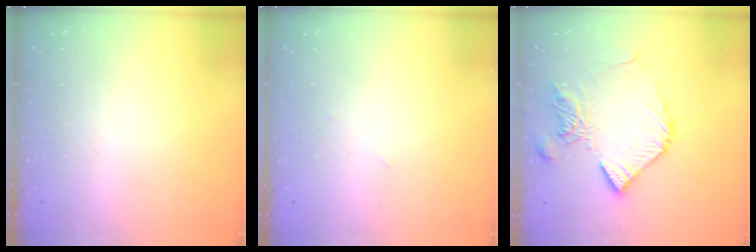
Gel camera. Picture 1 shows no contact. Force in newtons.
{"total": 3.2, "press": 3.2, "slide": 0.4}
{"total": 13.1, "press": 13.0, "slide": 1.1}